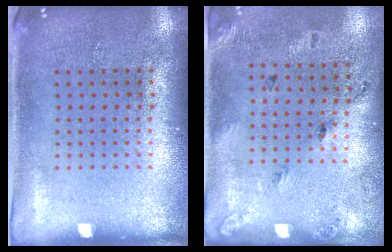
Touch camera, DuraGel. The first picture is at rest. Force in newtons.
{"total": 1.7, "press": 1.0, "slide": 1.4}